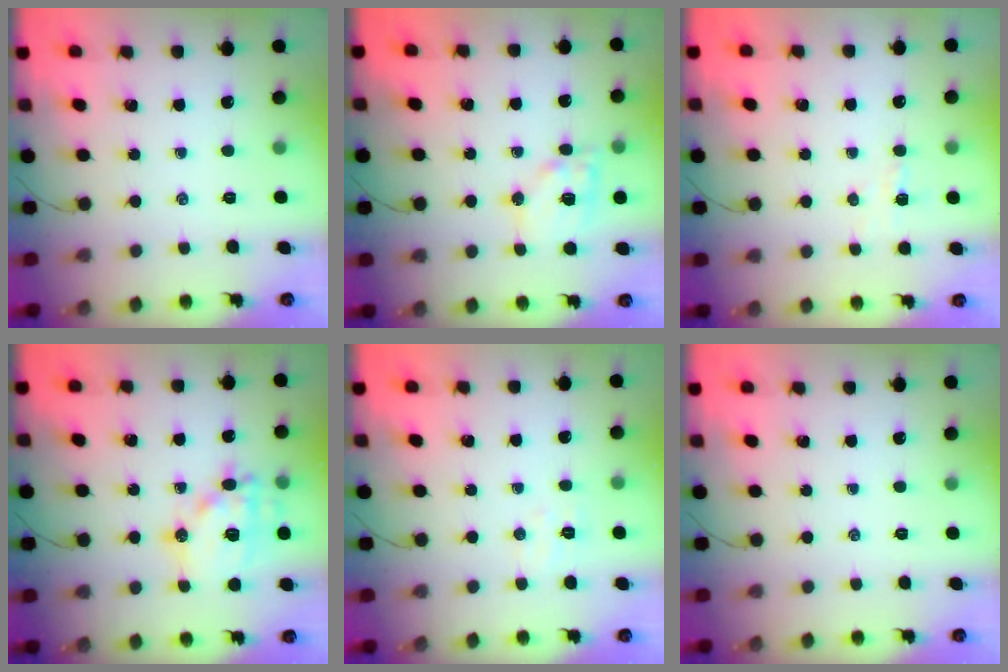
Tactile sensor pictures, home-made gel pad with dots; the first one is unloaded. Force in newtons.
{"total": 11.6, "press": 11.4, "slide": 2.0}
{"total": 2.9, "press": 2.8, "slide": 0.8}
{"total": 15.6, "press": 15.5, "slide": 2.1}
{"total": 4.6, "press": 4.5, "slide": 1.0}
{"total": 0.0}